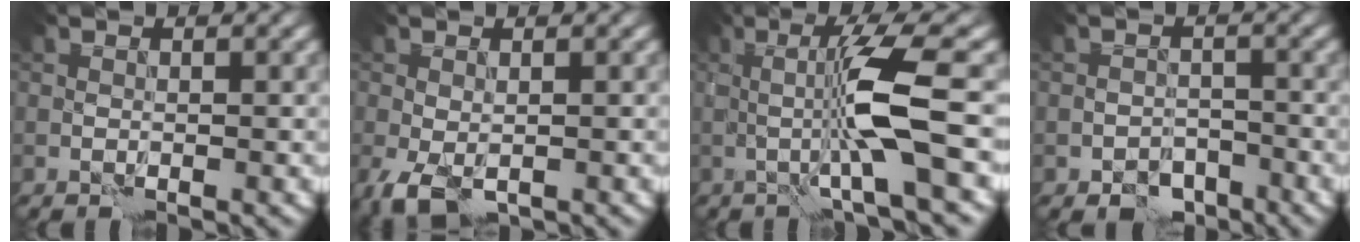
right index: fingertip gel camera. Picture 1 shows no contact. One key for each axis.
{"total": 3.1, "fx": -1.6, "fy": 1.7, "fz": 2.1, "tx": -0.044, "ty": -0.014, "tz": -0.026}
{"total": 5.7, "fx": -0.1, "fy": 0.0, "fz": 5.7, "tx": -0.106, "ty": 0.008, "tz": -0.003}
{"total": 3.1, "fx": -2.2, "fy": 2.0, "fz": 0.9, "tx": -0.006, "ty": -0.001, "tz": -0.037}